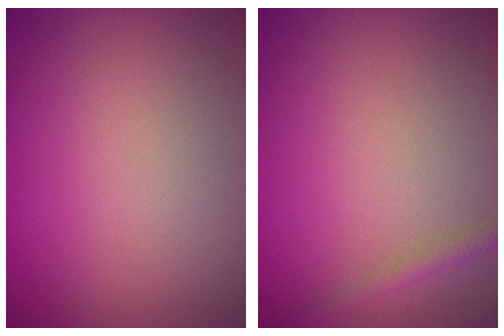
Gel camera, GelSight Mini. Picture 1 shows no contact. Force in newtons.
{"total": 1.3, "press": 1.3, "slide": 0.1}